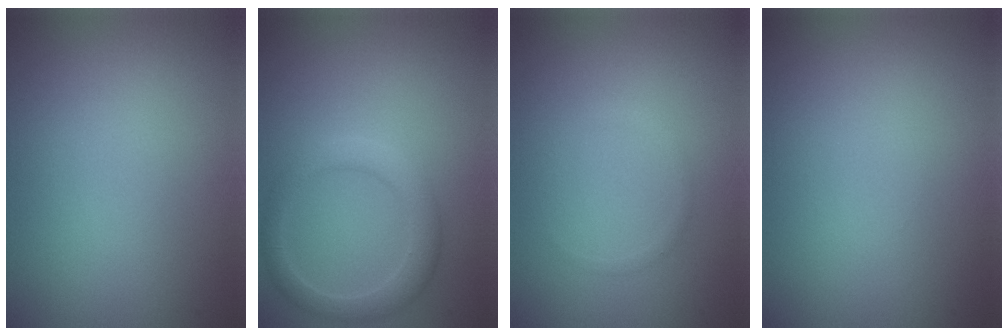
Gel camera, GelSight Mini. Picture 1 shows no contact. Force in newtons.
{"total": 2.9, "press": 2.9, "slide": 0.1}
{"total": 0.5, "press": 0.5, "slide": 0.0}
{"total": 0.0}